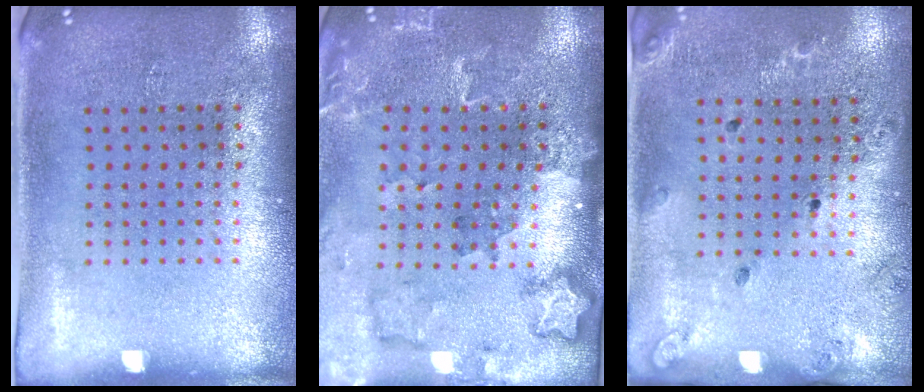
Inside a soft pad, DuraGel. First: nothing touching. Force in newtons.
{"total": 1.8, "press": 1.8, "slide": 0.2}
{"total": 1.3, "press": 1.2, "slide": 0.4}